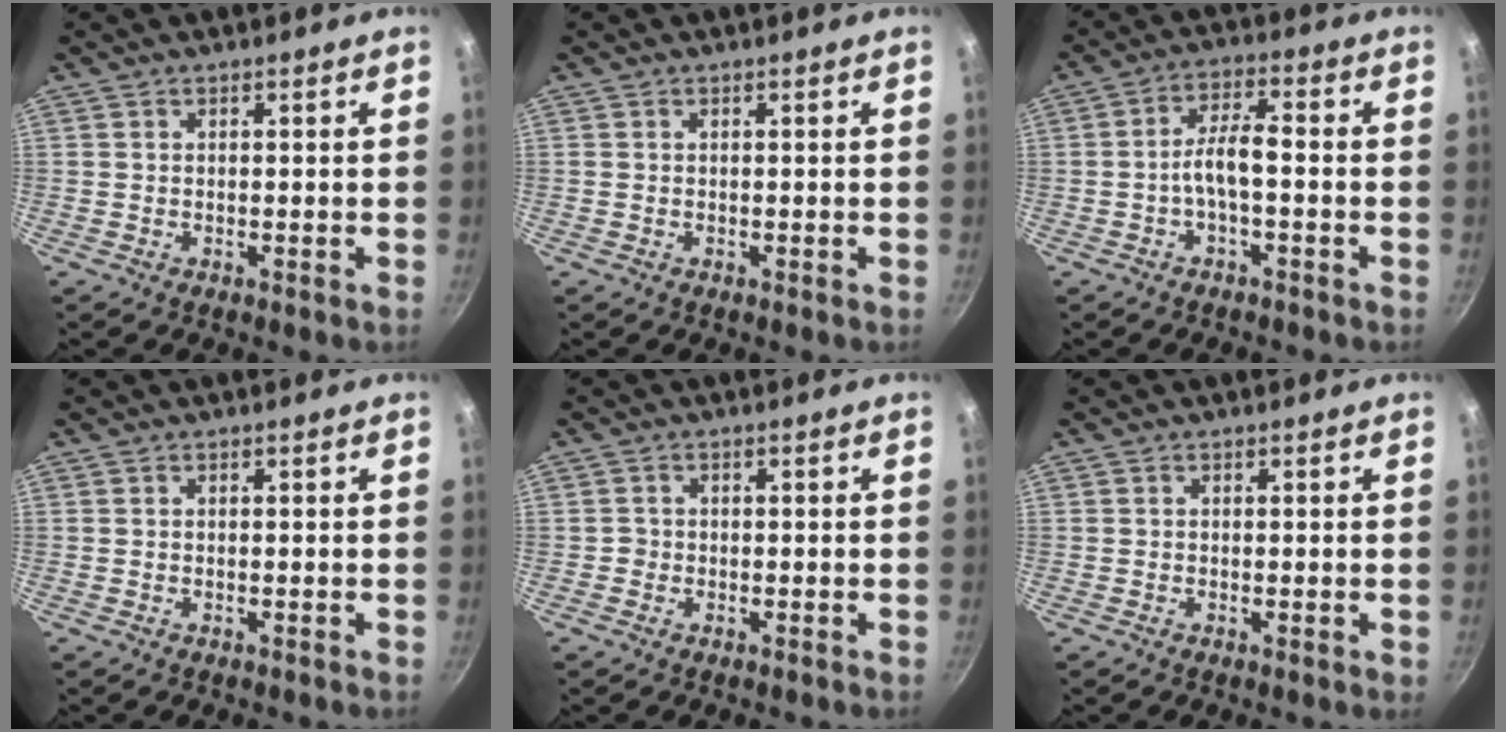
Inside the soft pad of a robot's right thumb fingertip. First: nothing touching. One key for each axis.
{"total": 0.0}
{"total": 5.9, "fx": -1.3, "fy": 2.0, "fz": 5.3, "tx": -0.099, "ty": 0.028, "tz": -0.029}
{"total": 0.0}
{"total": 1.1, "fx": -0.3, "fy": 1.1, "fz": 0.2, "tx": 0.006, "ty": 0.005, "tz": -0.009}
{"total": 0.8, "fx": -0.1, "fy": 0.2, "fz": 0.8, "tx": -0.012, "ty": -0.003, "tz": -0.003}